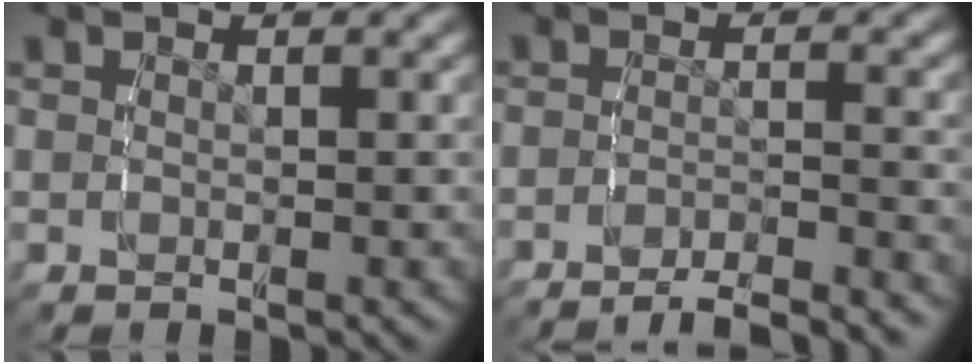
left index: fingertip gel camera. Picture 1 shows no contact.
{"total": 4.8, "force": [-4.6, 0.7, 1.5], "torque": [-0.010, -0.005, -0.079]}